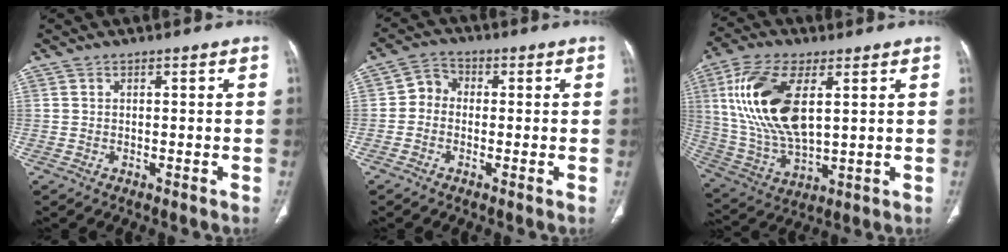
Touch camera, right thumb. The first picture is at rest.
{"total": 4.2, "force": [-0.5, 3.6, 2.0], "torque": [-0.017, 0.013, -0.024]}
{"total": 18.7, "force": [4.8, 8.9, 15.7], "torque": [-0.322, -0.015, 0.098]}